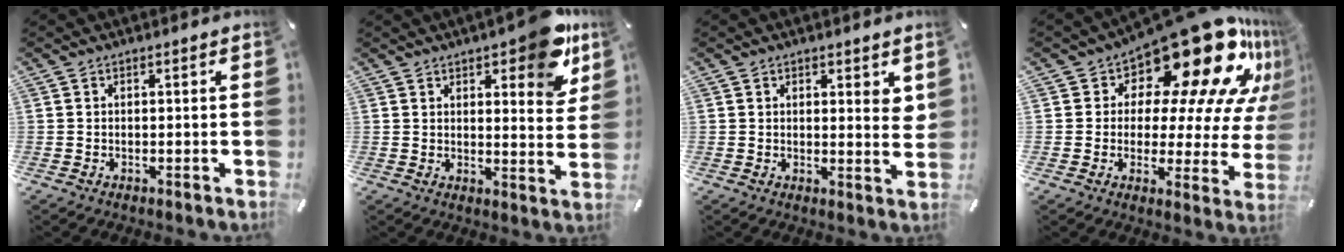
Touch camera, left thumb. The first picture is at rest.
{"total": 11.8, "force": [7.9, 4.5, 7.5], "torque": [-0.090, -0.049, 0.134]}
{"total": 3.2, "force": [2.1, 1.4, 1.9], "torque": [-0.017, -0.013, 0.033]}
{"total": 25.7, "force": [15.5, 11.5, 16.9], "torque": [-0.216, -0.126, 0.261]}